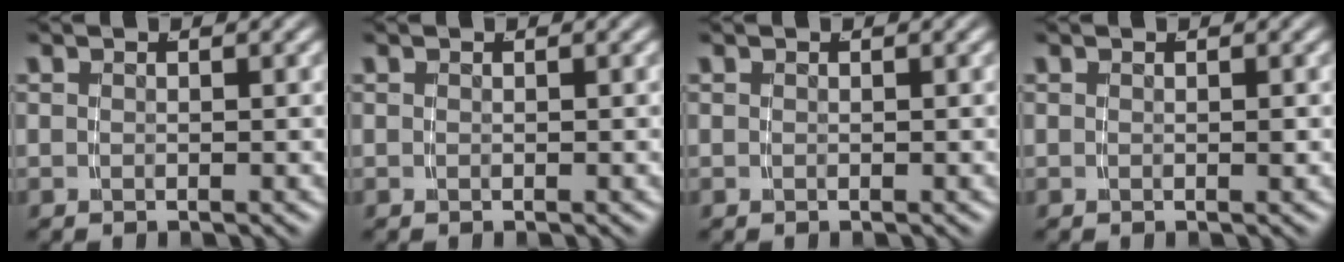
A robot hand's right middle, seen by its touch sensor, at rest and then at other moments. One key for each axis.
{"total": 0.0}
{"total": 0.0}
{"total": 0.0}